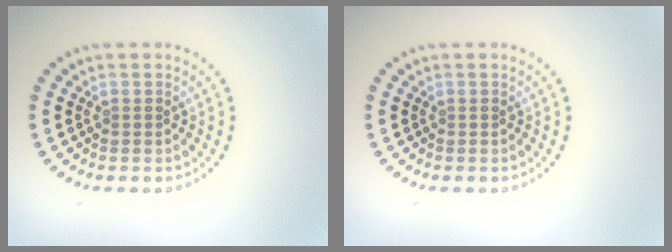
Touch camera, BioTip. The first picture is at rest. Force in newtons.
{"total": 0.0}